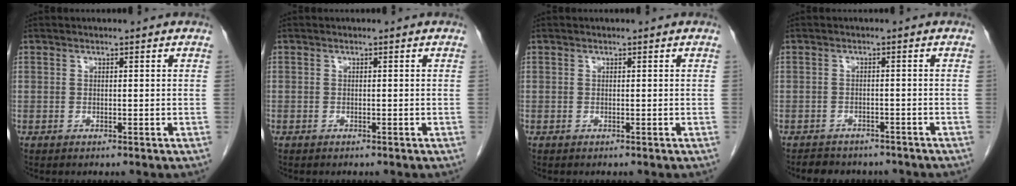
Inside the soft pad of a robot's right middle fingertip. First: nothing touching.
{"total": 0.0}
{"total": 0.0}
{"total": 6.6, "force": [-5.8, 2.9, 1.5], "torque": [-0.021, 0.006, -0.070]}